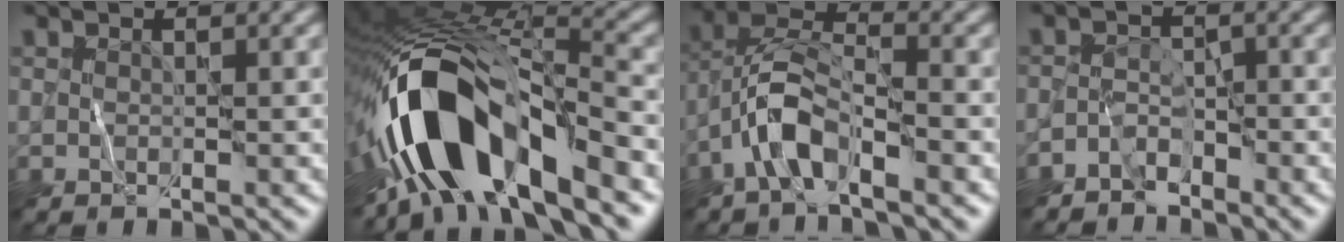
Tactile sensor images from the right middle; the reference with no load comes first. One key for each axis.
{"total": 13.2, "fx": -6.2, "fy": 4.9, "fz": 10.5, "tx": -0.180, "ty": 0.010, "tz": -0.111}
{"total": 5.1, "fx": -3.0, "fy": 1.8, "fz": 3.7, "tx": -0.072, "ty": 0.013, "tz": -0.064}
{"total": 2.3, "fx": -2.1, "fy": 1.0, "fz": 0.3, "tx": 0.000, "ty": 0.007, "tz": -0.048}